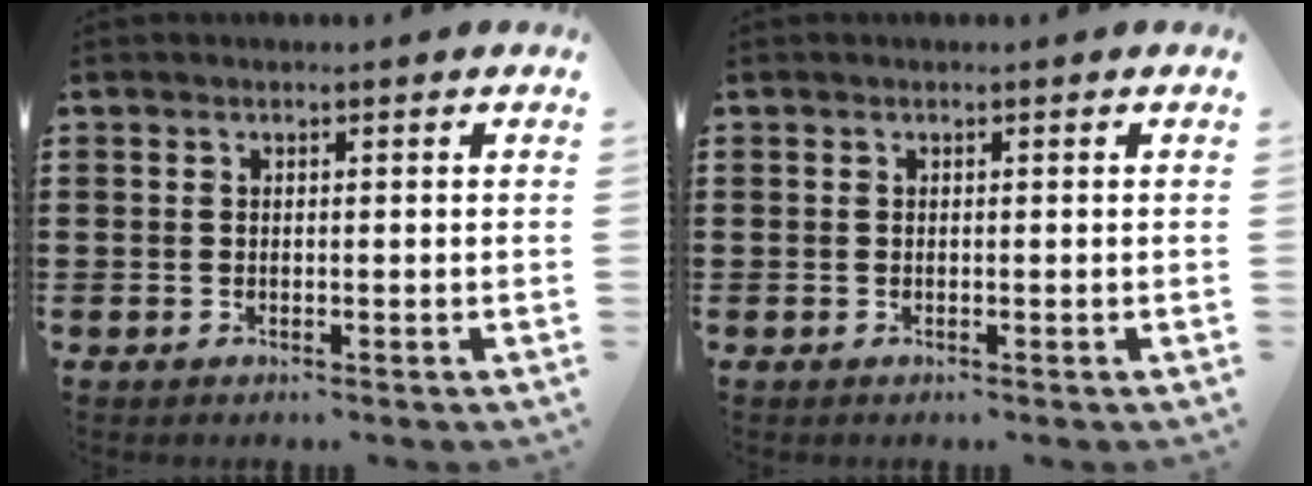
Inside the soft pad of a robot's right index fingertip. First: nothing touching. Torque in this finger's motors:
{"motor_torque": [0.00, 0.00, 0.00, 0.00]}